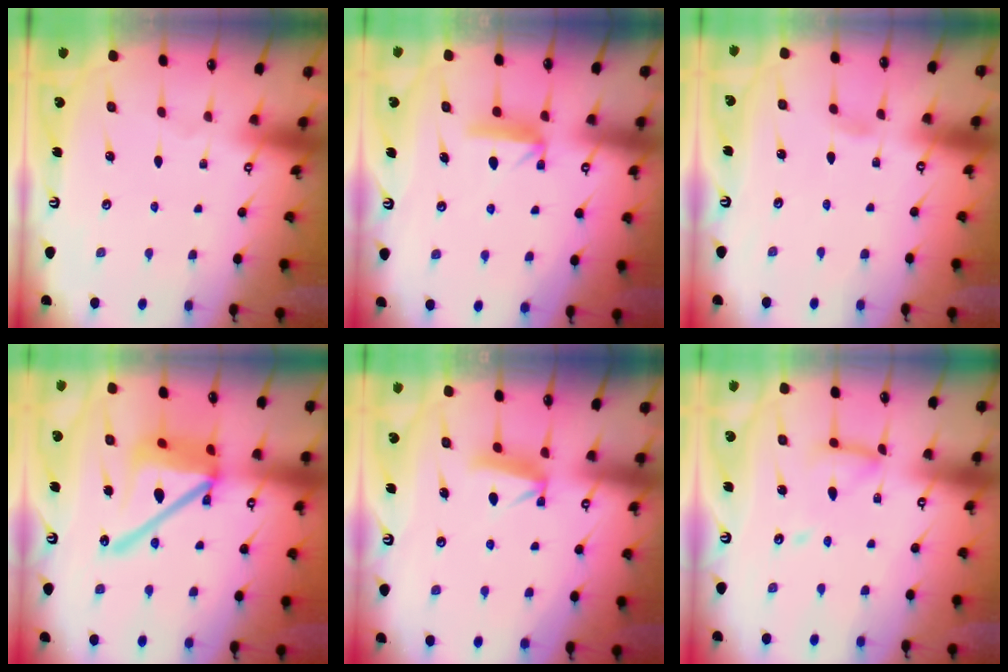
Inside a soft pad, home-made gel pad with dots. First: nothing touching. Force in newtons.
{"total": 7.8, "press": 7.8, "slide": 0.2}
{"total": 2.6, "press": 2.6, "slide": 0.3}
{"total": 19.2, "press": 19.1, "slide": 2.4}
{"total": 8.0, "press": 8.0, "slide": 0.7}
{"total": 11.8, "press": 11.7, "slide": 1.1}